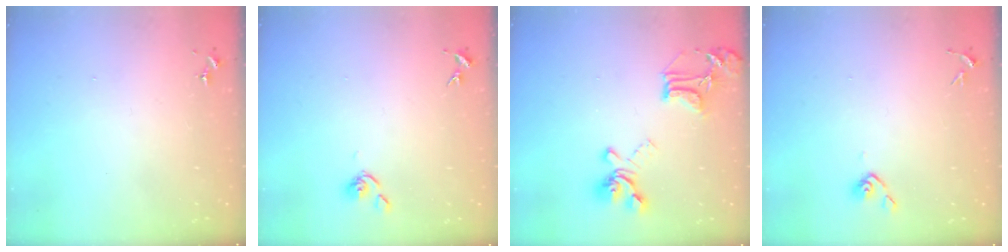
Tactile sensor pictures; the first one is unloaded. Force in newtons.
{"total": 4.3, "press": 4.2, "slide": 0.6}
{"total": 17.0, "press": 17.0, "slide": 1.4}
{"total": 4.2, "press": 4.1, "slide": 1.1}